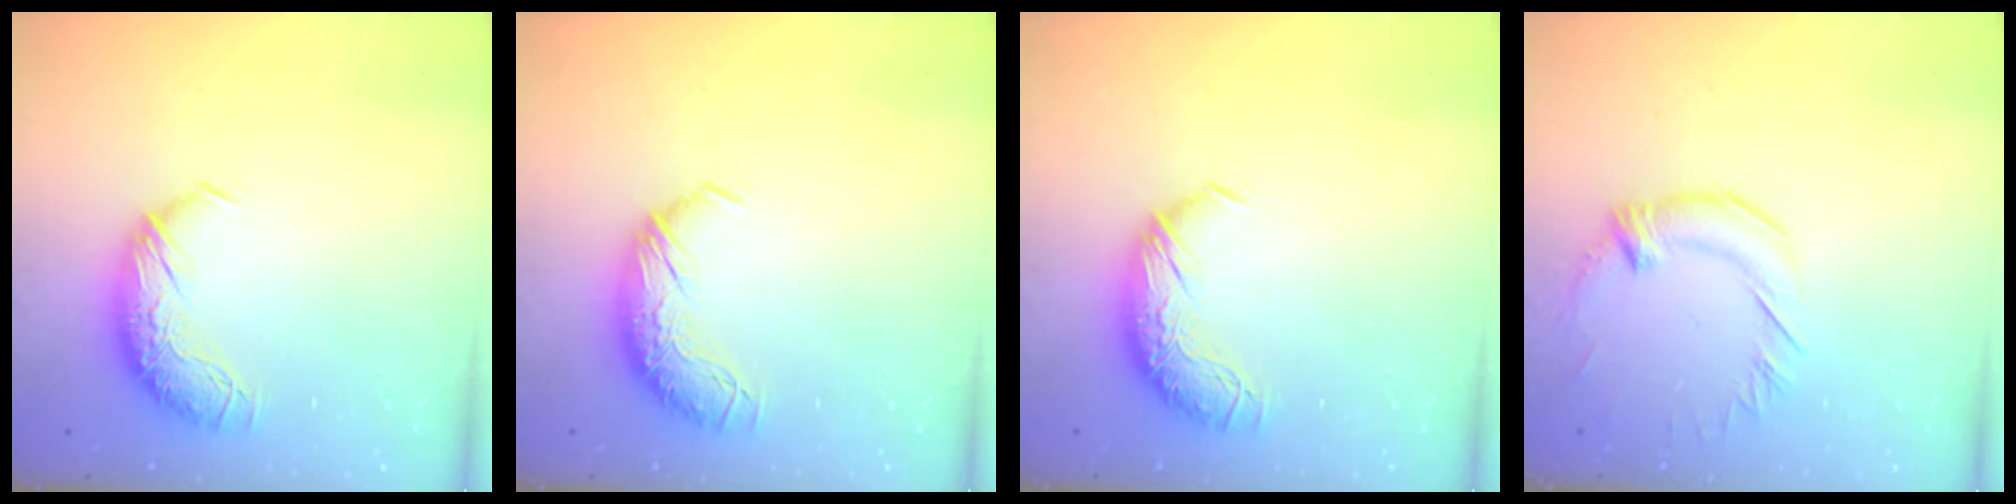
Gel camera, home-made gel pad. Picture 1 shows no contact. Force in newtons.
{"total": 0.0}
{"total": 0.0}
{"total": 1.4, "press": 1.2, "slide": 0.7}